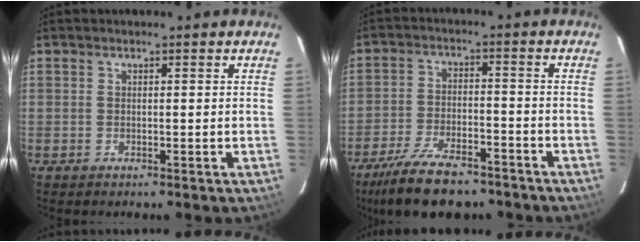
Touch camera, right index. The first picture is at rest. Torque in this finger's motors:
{"motor_torque": [1.15, -1.00, 0.54, 0.13]}